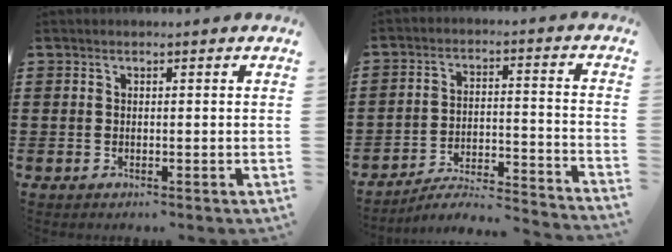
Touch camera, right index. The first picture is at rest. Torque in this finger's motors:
{"motor_torque": [-0.72, 1.38, -0.80, -0.15]}